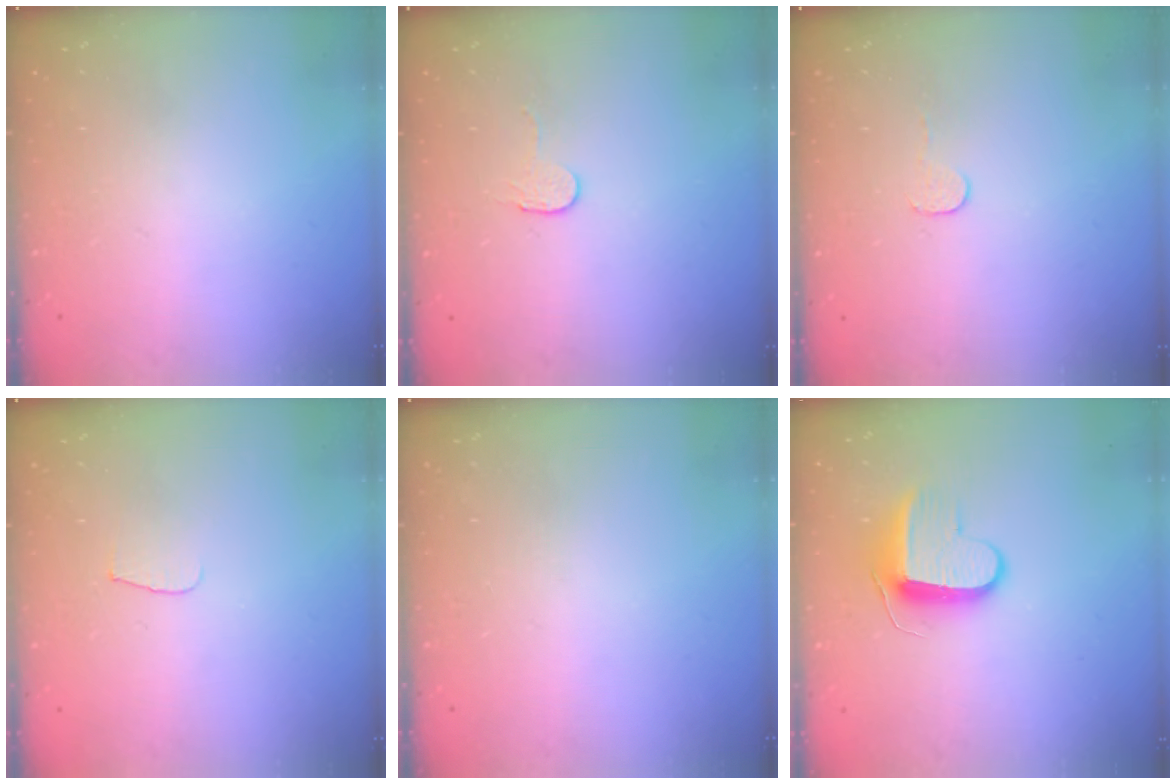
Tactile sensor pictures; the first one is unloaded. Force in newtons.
{"total": 2.7, "press": 2.7, "slide": 0.2}
{"total": 3.0, "press": 3.0, "slide": 0.3}
{"total": 4.3, "press": 4.2, "slide": 0.4}
{"total": 0.0}
{"total": 9.3, "press": 9.3, "slide": 0.4}